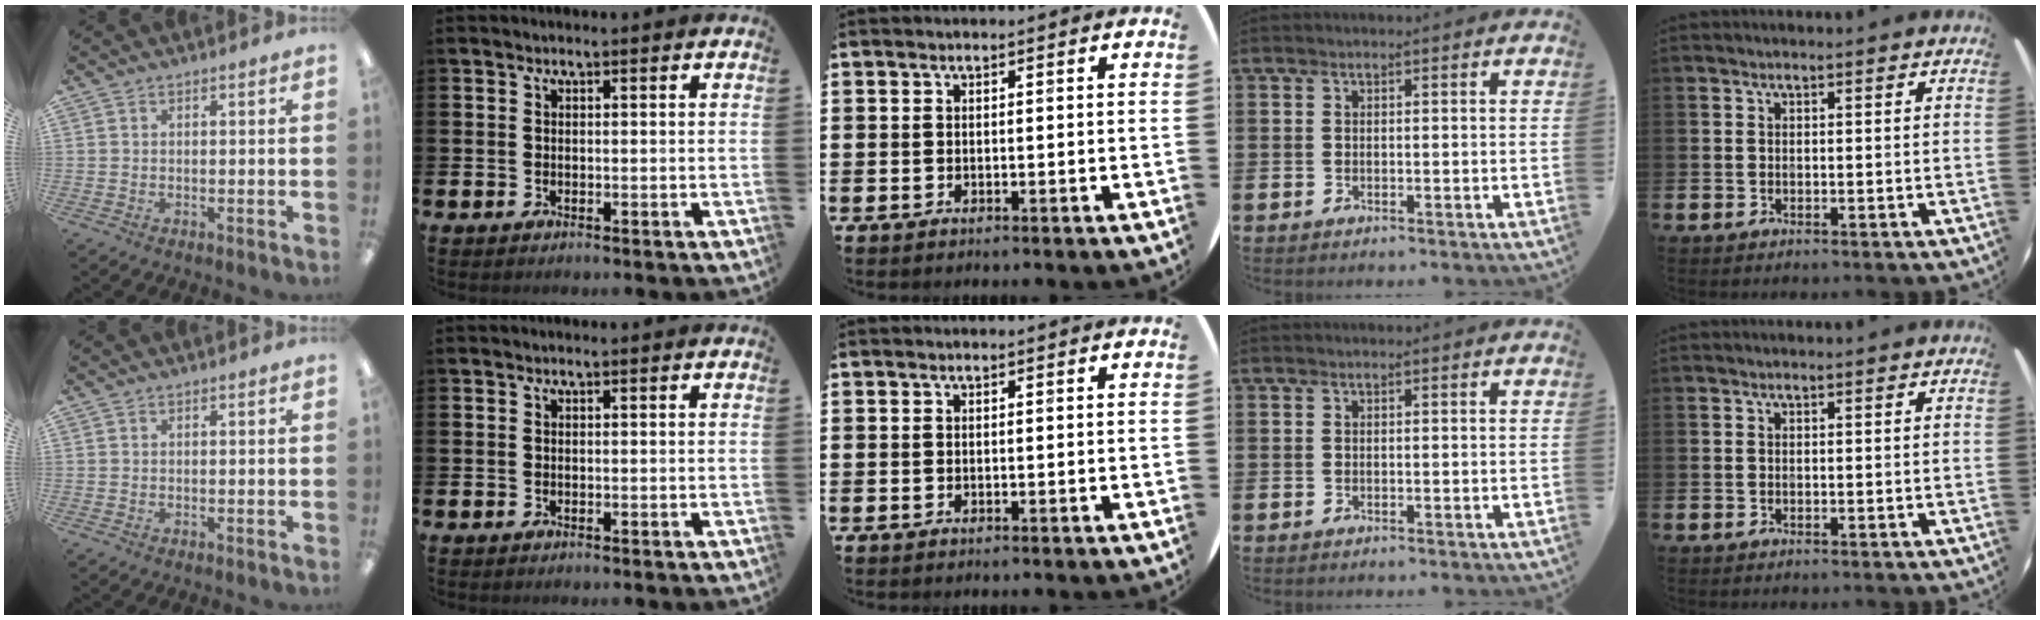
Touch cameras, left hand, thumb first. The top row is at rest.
{}